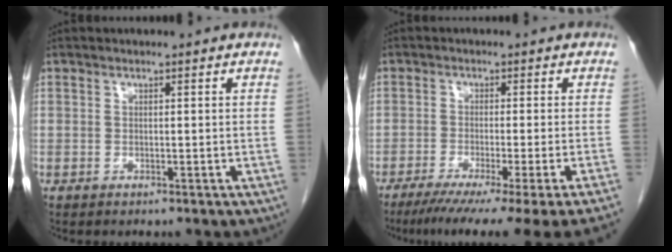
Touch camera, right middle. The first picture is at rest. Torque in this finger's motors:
{"motor_torque": [1.08, -1.06, 0.14, 0.08]}